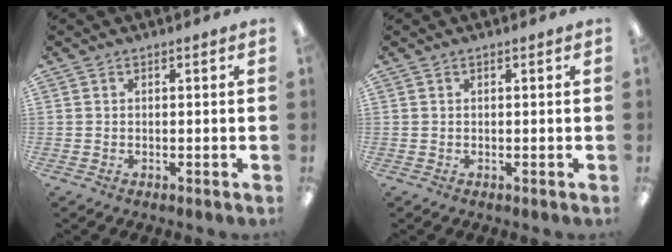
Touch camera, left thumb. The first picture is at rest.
{"total": 0.0}